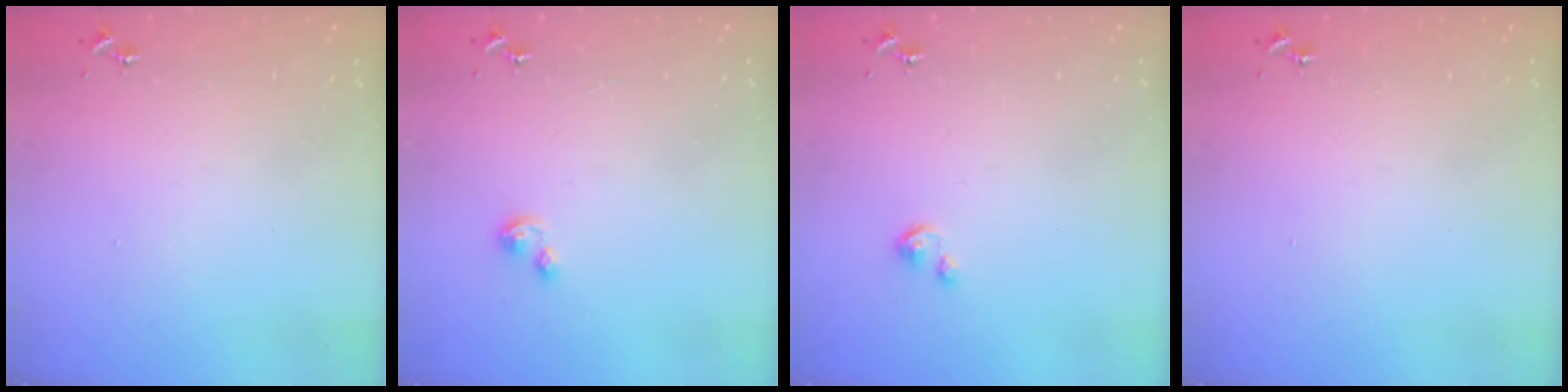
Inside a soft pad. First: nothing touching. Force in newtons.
{"total": 2.6, "press": 2.6, "slide": 0.3}
{"total": 2.8, "press": 2.8, "slide": 0.2}
{"total": 0.0}